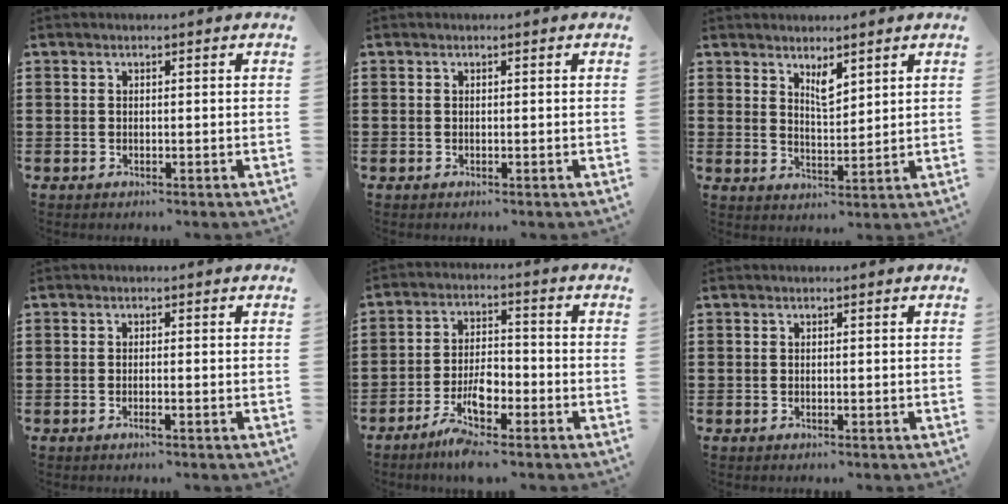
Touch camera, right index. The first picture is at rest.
{"total": 0.0}
{"total": 3.5, "force": [2.6, 1.2, 2.0], "torque": [-0.037, -0.002, 0.045]}
{"total": 1.1, "force": [-0.6, -0.1, 0.9], "torque": [-0.015, -0.006, -0.010]}
{"total": 6.1, "force": [-3.8, 2.2, 4.2], "torque": [-0.091, 0.004, -0.074]}
{"total": 0.0}